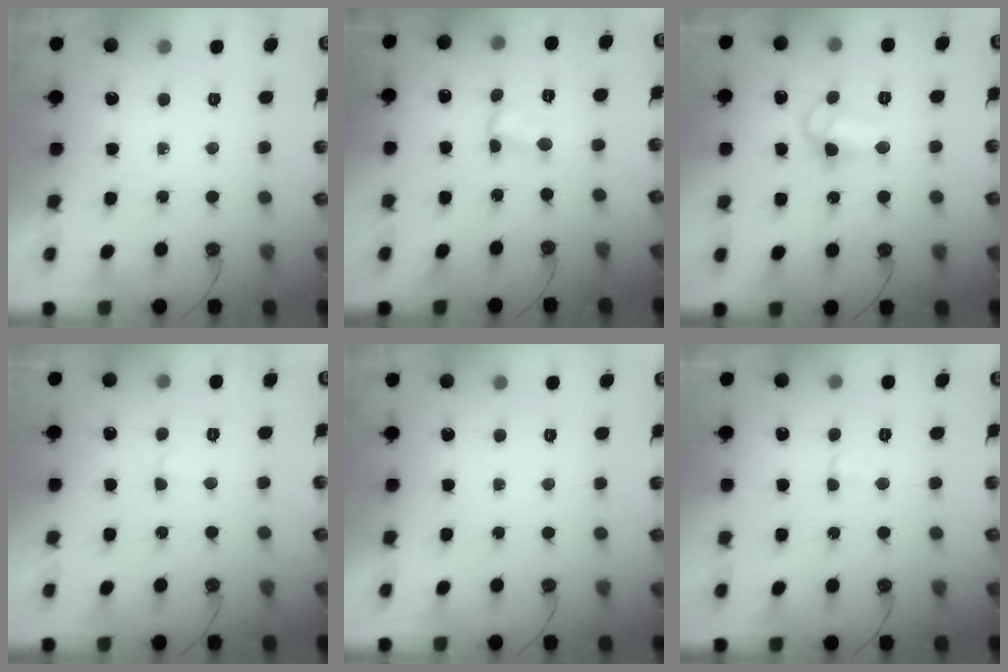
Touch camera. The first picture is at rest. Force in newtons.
{"total": 1.6, "press": 1.6, "slide": 0.2}
{"total": 9.0, "press": 8.9, "slide": 0.7}
{"total": 3.0, "press": 2.9, "slide": 0.7}
{"total": 0.0}
{"total": 2.8, "press": 2.7, "slide": 0.3}